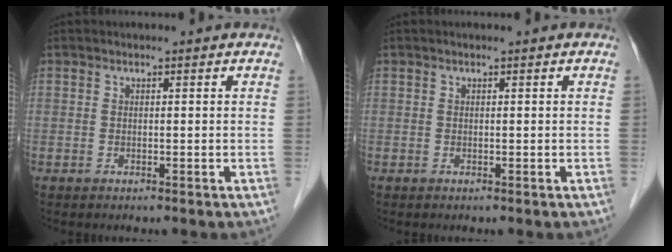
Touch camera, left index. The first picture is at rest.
{"total": 0.0}